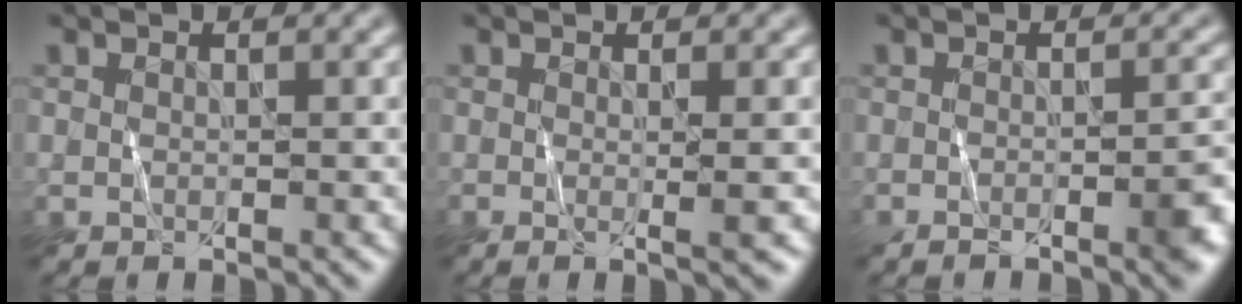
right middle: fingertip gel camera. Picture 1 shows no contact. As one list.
[{"total": 1.9, "force": [0.0, 0.4, 1.8], "torque": [-0.016, 0.000, -0.006]}, {"total": 3.1, "force": [-1.6, 0.7, 2.5], "torque": [-0.023, 0.001, -0.030]}]